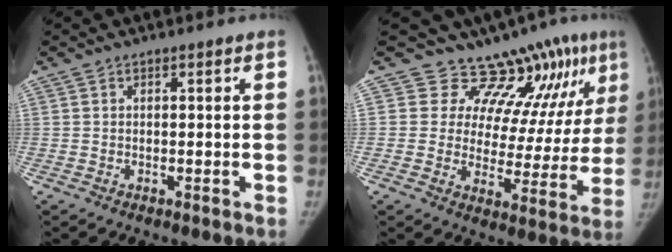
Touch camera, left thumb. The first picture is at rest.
{"total": 13.1, "force": [10.4, 5.0, 6.1], "torque": [-0.042, -0.078, 0.129]}